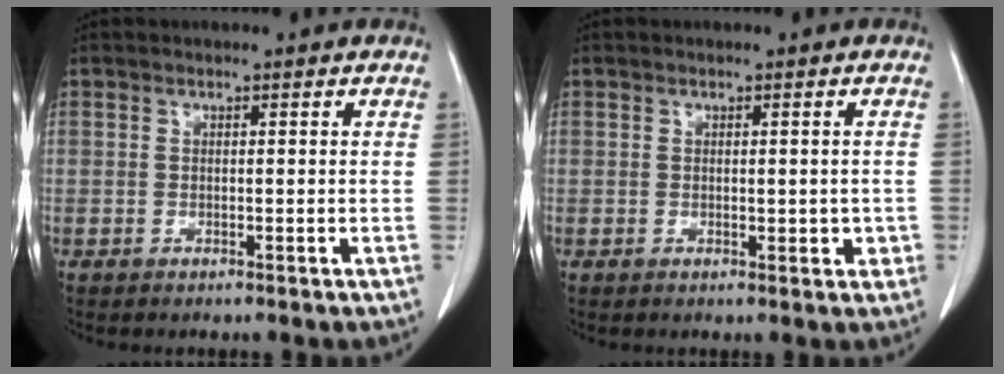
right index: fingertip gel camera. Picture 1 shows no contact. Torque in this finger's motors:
{"motor_torque": [0.09, 0.12, 0.08, 0.04]}